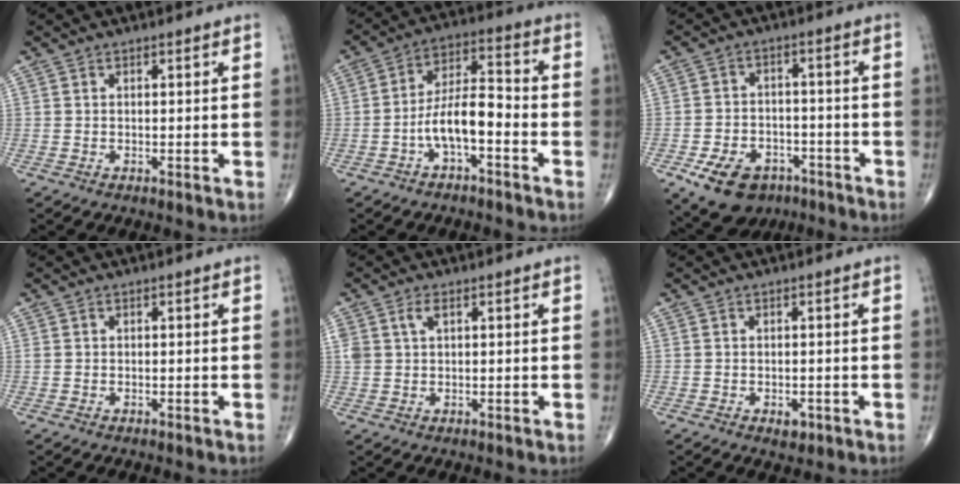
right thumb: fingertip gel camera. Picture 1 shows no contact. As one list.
[{"total": 9.2, "force": [-3.4, 3.5, 7.7], "torque": [-0.136, 0.045, -0.067]}, {"total": 12.2, "force": [-6.7, 8.2, 6.0], "torque": [-0.087, 0.034, -0.099]}, {"total": 0.0}, {"total": 3.1, "force": [1.3, 1.7, 2.2], "torque": [-0.052, 0.008, 0.029]}, {"total": 2.0, "force": [-0.9, 1.2, 1.3], "torque": [-0.014, 0.000, -0.008]}]